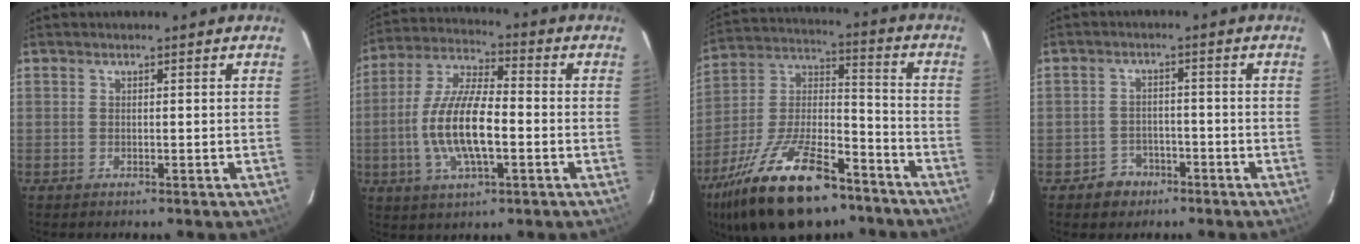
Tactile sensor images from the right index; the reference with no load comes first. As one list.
[{"total": 14.2, "force": [-2.9, 4.8, 13.0], "torque": [-0.269, -0.001, -0.055]}, {"total": 25.5, "force": [-16.6, 10.4, 16.3], "torque": [-0.319, -0.006, -0.271]}, {"total": 4.6, "force": [-2.7, 3.7, 0.3], "torque": [-0.020, 0.019, -0.036]}]